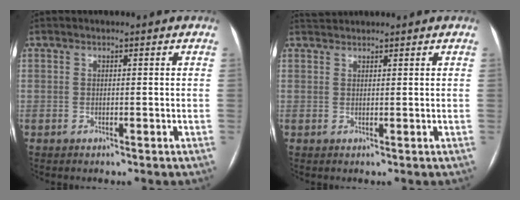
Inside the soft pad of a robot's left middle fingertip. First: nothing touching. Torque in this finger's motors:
{"motor_torque": [0.04, -0.05, -0.04, -0.01]}